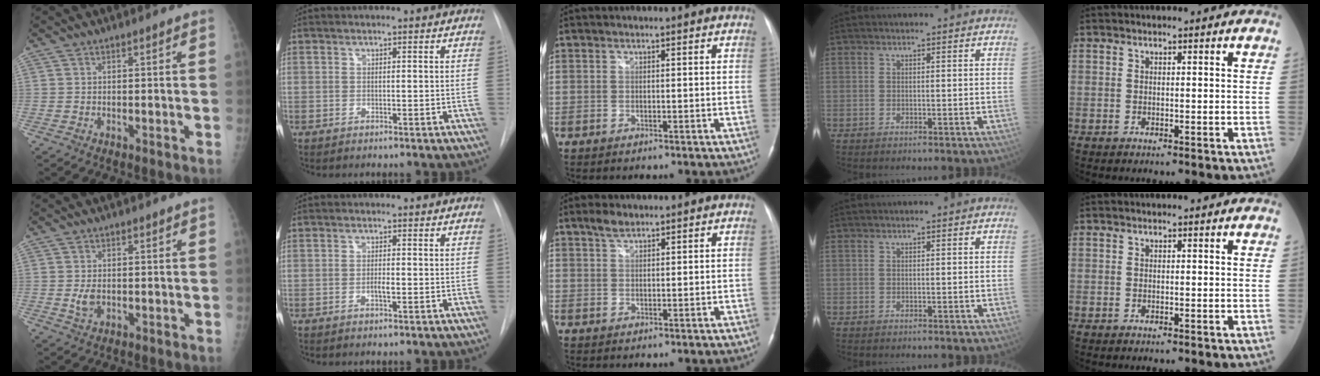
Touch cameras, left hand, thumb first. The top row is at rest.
{"thumb": {"total": 2.7, "force": [-0.2, 1.8, 2.1], "torque": [-0.039, -0.005, 0.002]}, "index": {"total": 1.3, "force": [-0.4, 0.2, 1.2], "torque": [-0.022, 0.001, -0.010]}, "middle": {"total": 2.4, "force": [1.8, 0.7, 1.4], "torque": [-0.034, 0.006, 0.037]}}